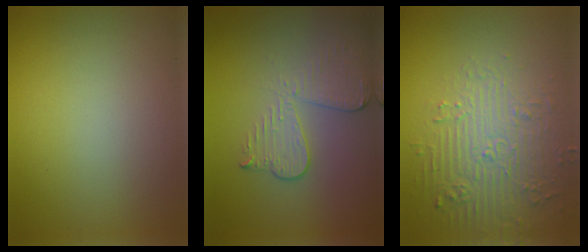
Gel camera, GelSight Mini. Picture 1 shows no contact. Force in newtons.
{"total": 3.6, "press": 3.2, "slide": 1.7}
{"total": 4.6, "press": 4.6, "slide": 0.8}